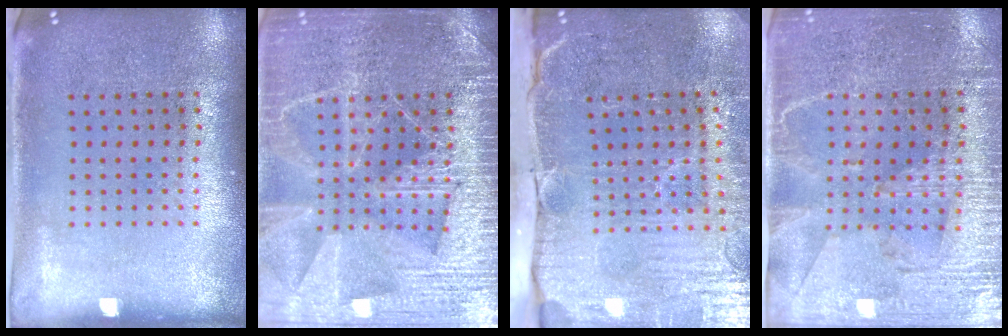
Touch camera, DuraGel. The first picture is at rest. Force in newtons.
{"total": 6.5, "press": 6.4, "slide": 0.7}
{"total": 5.2, "press": 4.4, "slide": 2.7}
{"total": 3.3, "press": 3.0, "slide": 1.4}